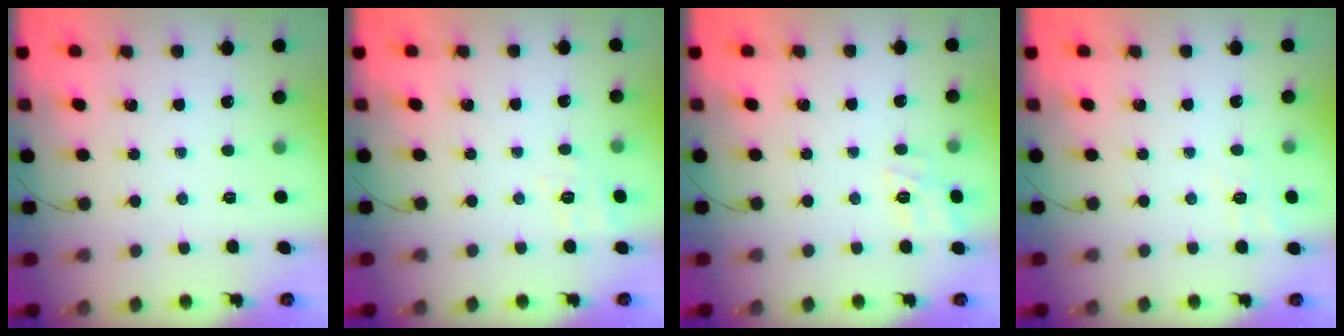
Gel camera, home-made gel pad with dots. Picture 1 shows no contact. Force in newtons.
{"total": 8.9, "press": 8.7, "slide": 2.0}
{"total": 11.2, "press": 11.1, "slide": 1.2}
{"total": 8.3, "press": 8.1, "slide": 2.1}